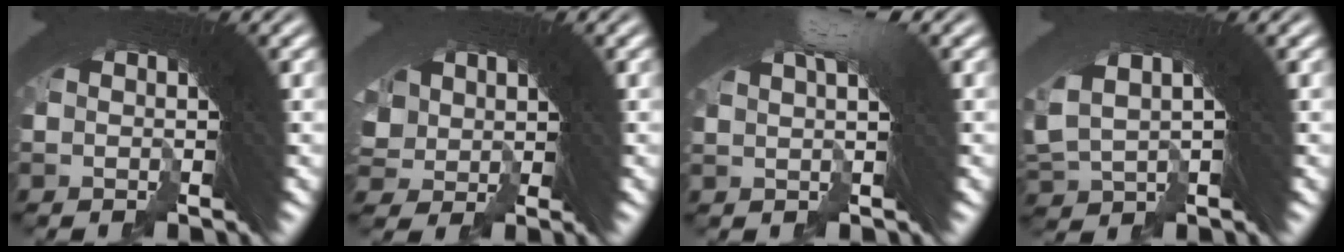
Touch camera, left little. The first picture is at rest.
{"total": 3.0, "force": [-0.7, 2.6, 1.2], "torque": [-0.033, -0.023, 0.008]}
{"total": 2.7, "force": [1.6, -0.7, 2.1], "torque": [-0.009, 0.019, 0.025]}
{"total": 4.0, "force": [1.0, 2.6, 2.9], "torque": [-0.058, 0.007, 0.023]}